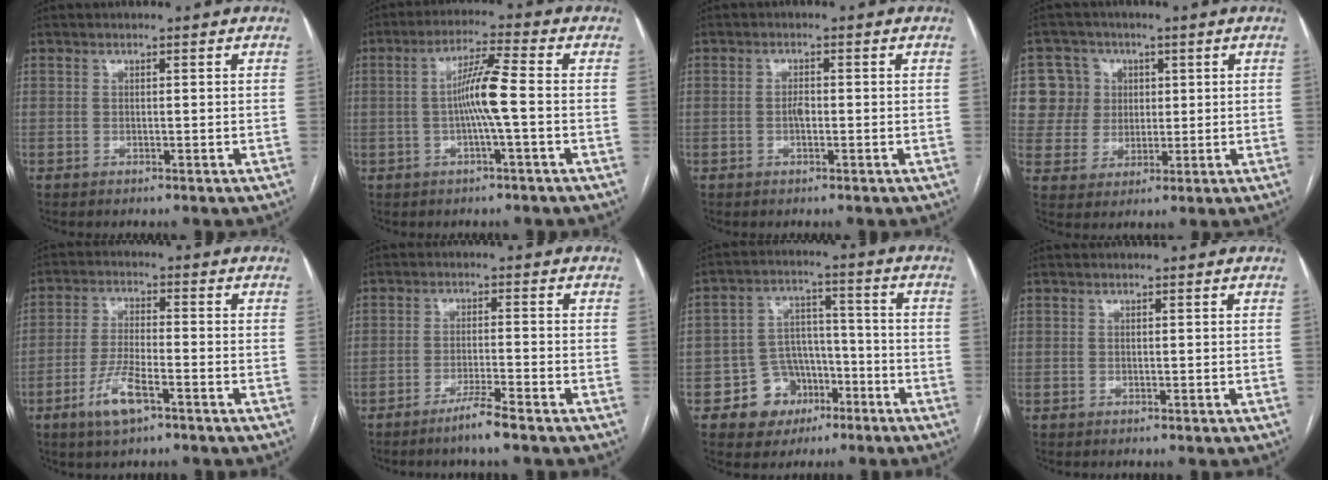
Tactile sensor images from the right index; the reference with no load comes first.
{"total": 6.7, "force": [-0.7, -0.5, 6.6], "torque": [-0.125, 0.009, -0.014]}
{"total": 1.6, "force": [-0.4, 0.6, 1.4], "torque": [-0.025, 0.003, -0.007]}
{"total": 8.0, "force": [2.1, 7.6, 0.9], "torque": [-0.018, 0.025, 0.043]}
{"total": 6.9, "force": [-3.8, 1.5, 5.5], "torque": [-0.116, -0.006, -0.069]}
{"total": 4.3, "force": [-3.3, -0.7, 2.7], "torque": [-0.051, -0.008, -0.063]}
{"total": 8.5, "force": [-4.1, 7.1, 2.0], "torque": [-0.025, 0.022, -0.056]}
{"total": 0.0}